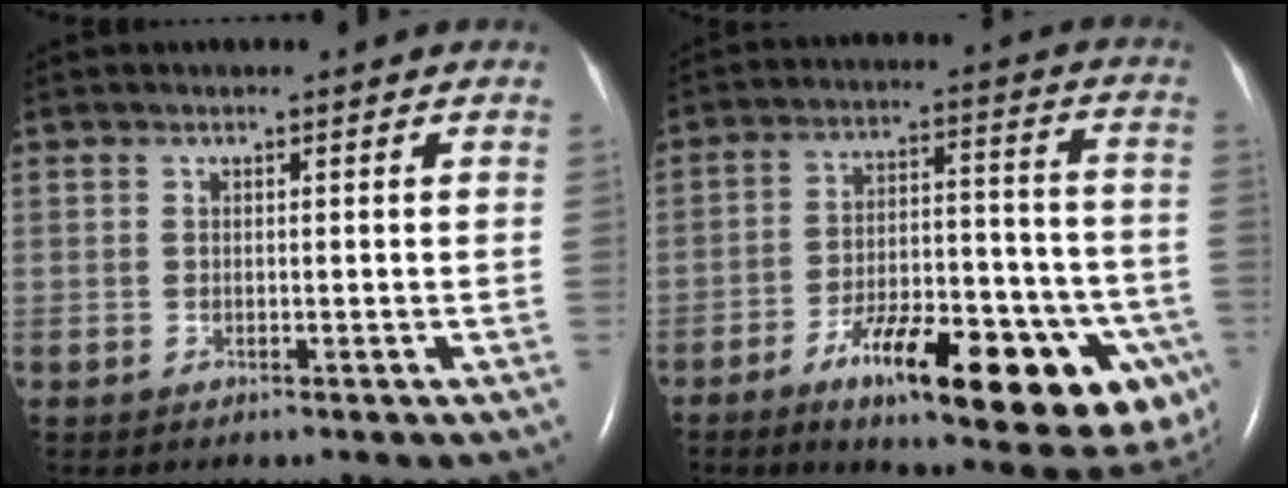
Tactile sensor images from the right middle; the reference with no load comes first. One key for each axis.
{"total": 23.5, "fx": -12.2, "fy": 6.8, "fz": 18.9, "tx": -0.180, "ty": 0.025, "tz": -0.169}